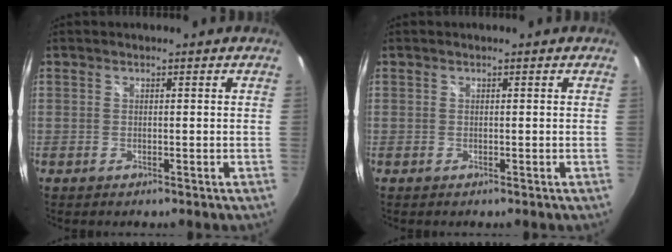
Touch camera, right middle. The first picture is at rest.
{"total": 0.0}